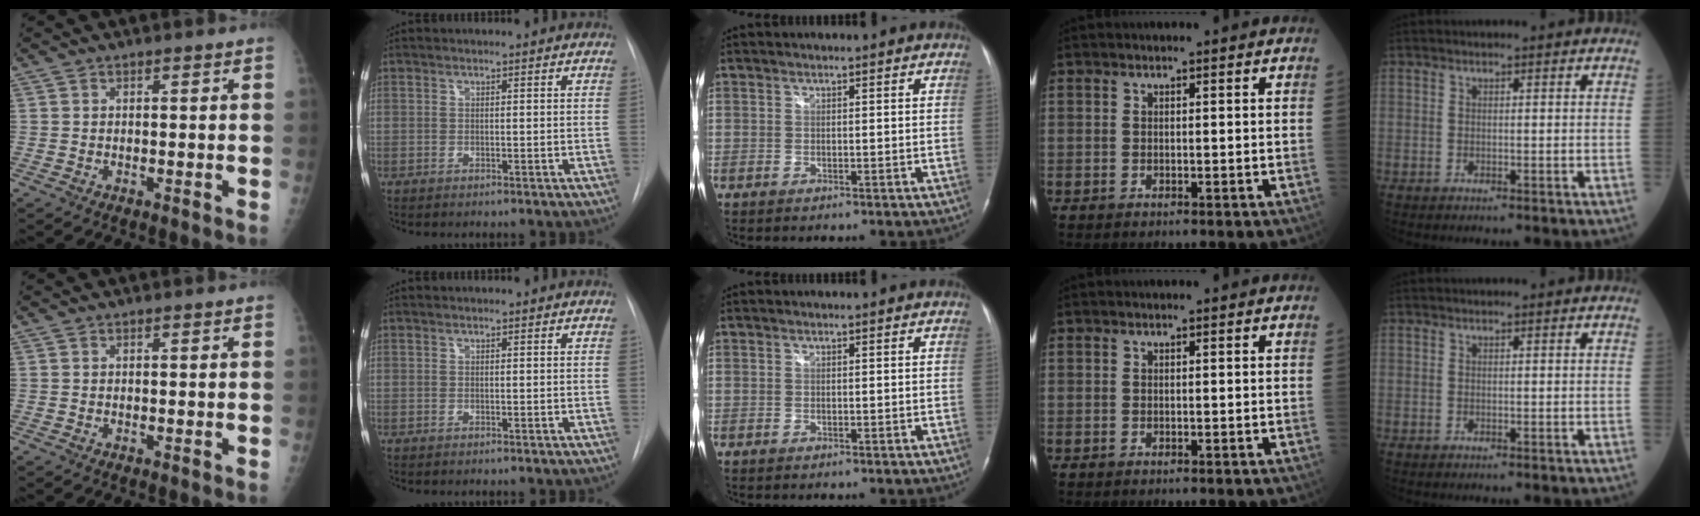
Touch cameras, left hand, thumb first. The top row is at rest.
{}